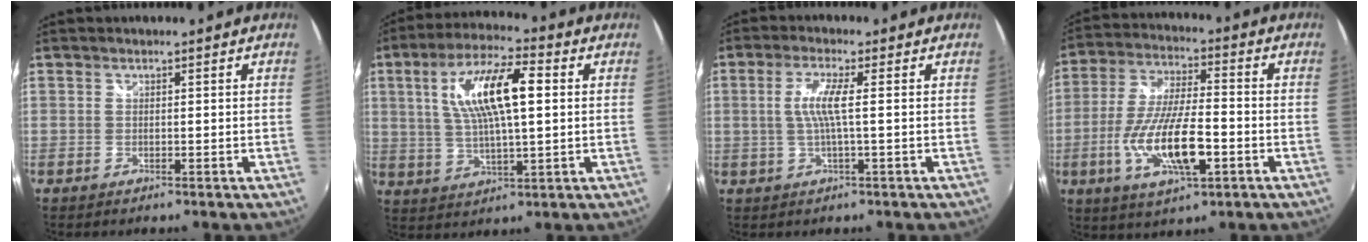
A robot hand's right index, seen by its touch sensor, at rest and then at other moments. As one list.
[{"total": 13.7, "force": [3.0, 4.0, 12.7], "torque": [-0.238, 0.015, 0.056]}, {"total": 5.0, "force": [0.1, -0.1, 5.0], "torque": [-0.104, -0.001, 0.005]}, {"total": 14.9, "force": [-4.6, 4.4, 13.5], "torque": [-0.276, -0.013, -0.082]}]